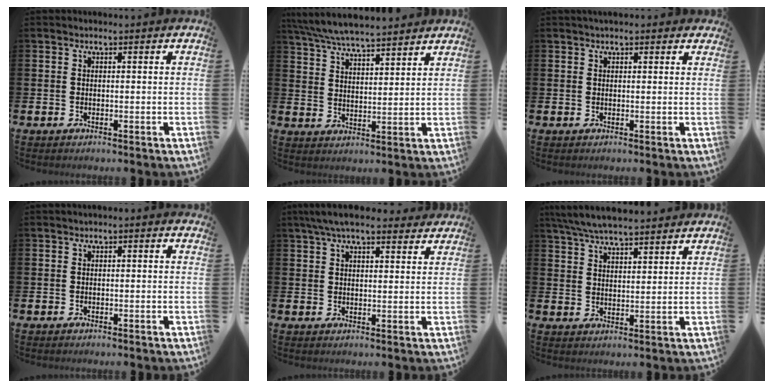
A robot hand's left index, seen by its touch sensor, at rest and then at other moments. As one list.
[{"total": 6.6, "force": [6.4, 0.5, 1.6], "torque": [-0.053, -0.032, 0.116]}, {"total": 1.5, "force": [1.3, 0.5, 0.4], "torque": [0.003, 0.000, 0.021]}, {"total": 0.0}, {"total": 5.9, "force": [5.1, 1.3, 2.6], "torque": [-0.058, -0.011, 0.094]}, {"total": 6.5, "force": [6.2, 0.8, 1.7], "torque": [-0.054, -0.022, 0.114]}]